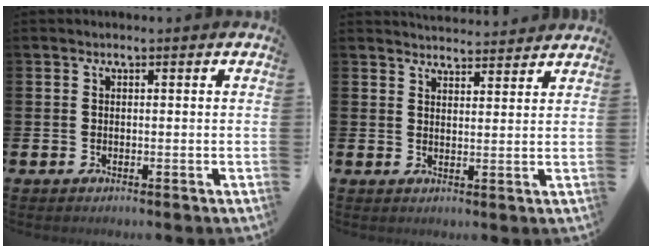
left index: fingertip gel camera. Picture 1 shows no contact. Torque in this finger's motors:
{"motor_torque": [-0.17, -0.51, -0.02, 0.01]}